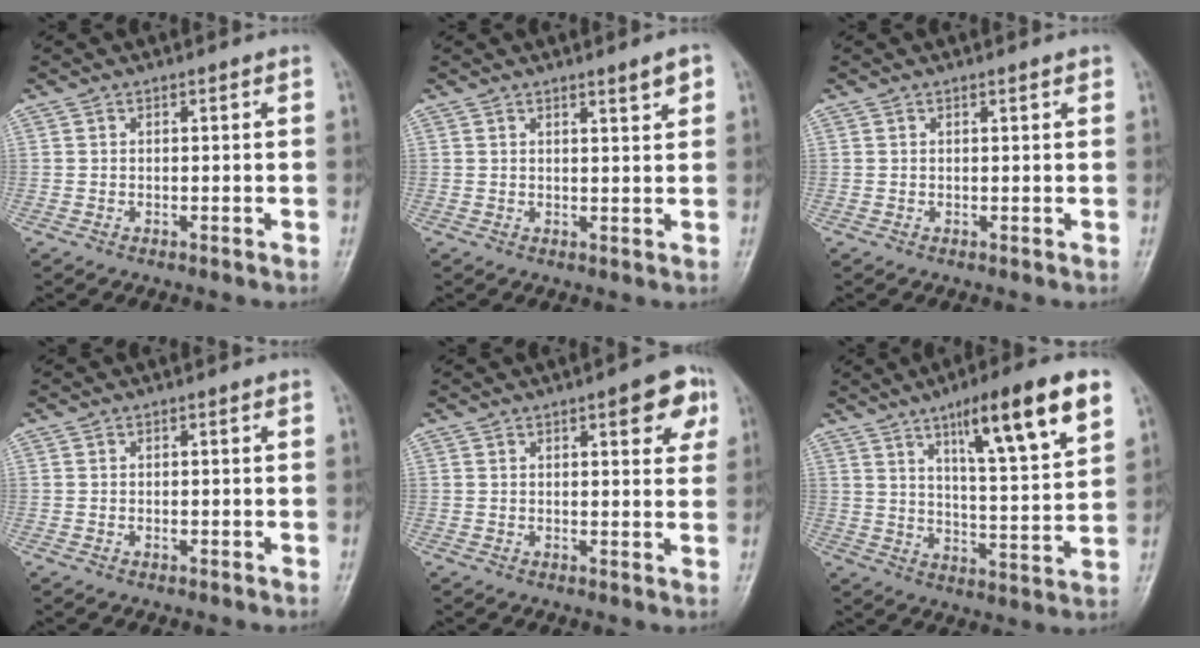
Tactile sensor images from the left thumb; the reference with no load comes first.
{"total": 3.0, "force": [1.8, 0.5, 2.3], "torque": [-0.028, -0.012, 0.026]}
{"total": 1.0, "force": [0.6, 0.2, 0.7], "torque": [-0.009, 0.000, 0.006]}
{"total": 0.6, "force": [-0.2, 0.5, 0.4], "torque": [-0.004, 0.000, -0.003]}
{"total": 7.2, "force": [3.3, 2.6, 5.8], "torque": [-0.043, -0.007, 0.034]}
{"total": 17.7, "force": [9.6, 3.2, 14.5], "torque": [-0.205, -0.036, 0.149]}